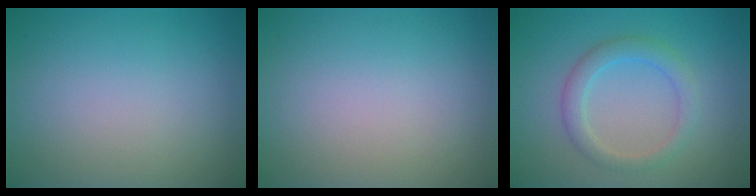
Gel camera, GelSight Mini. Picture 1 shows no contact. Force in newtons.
{"total": 0.0}
{"total": 2.7, "press": 2.6, "slide": 0.3}